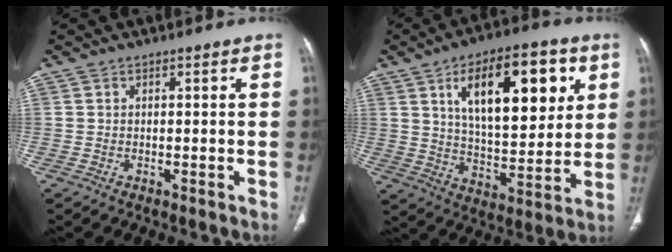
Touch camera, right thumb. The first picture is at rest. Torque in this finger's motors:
{"motor_torque": [0.44, 1.40, 1.17, 0.79, 0.38]}